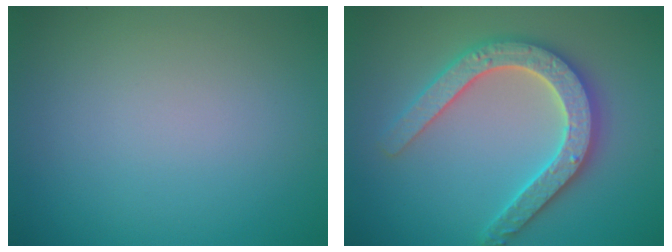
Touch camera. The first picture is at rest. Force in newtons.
{"total": 5.1, "press": 5.0, "slide": 0.9}